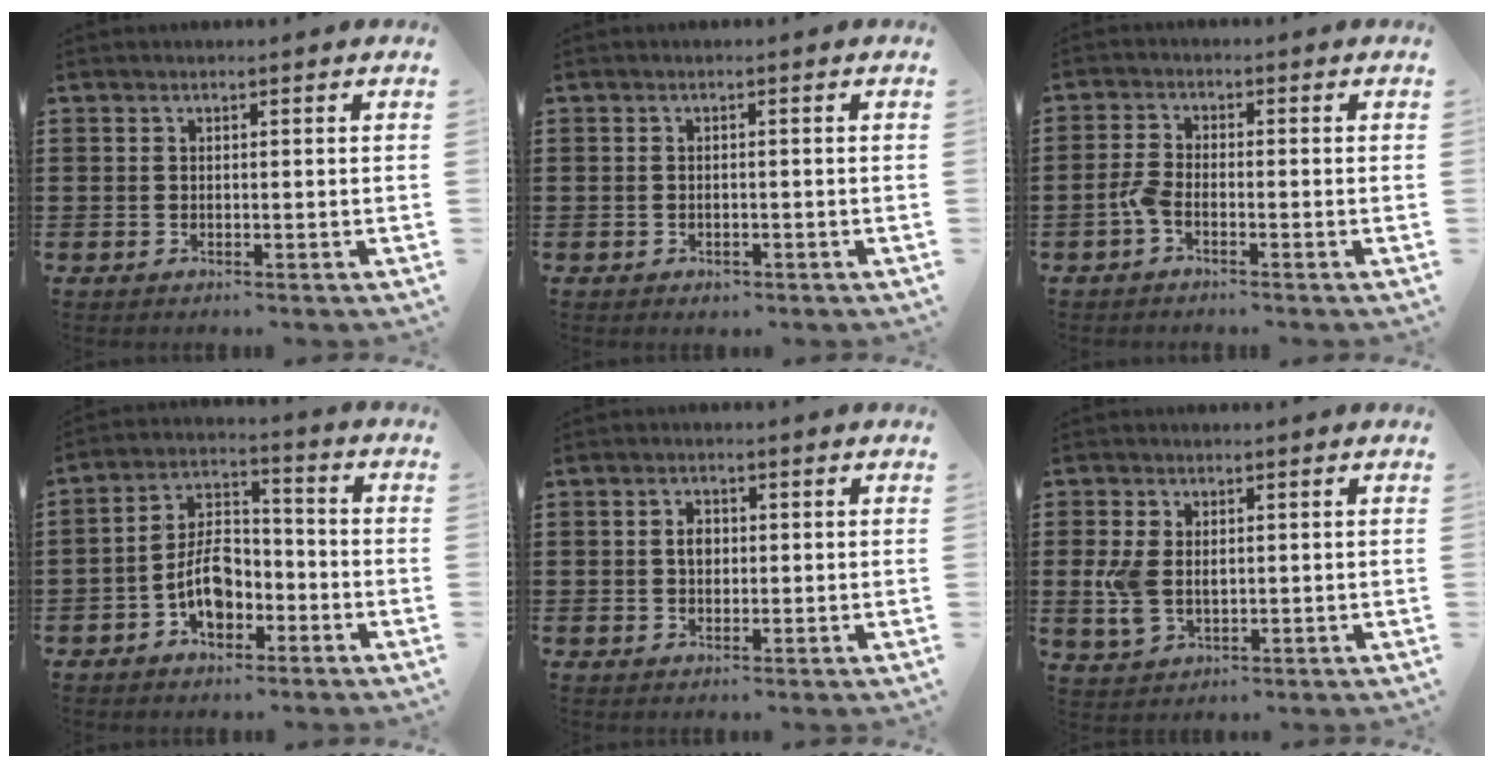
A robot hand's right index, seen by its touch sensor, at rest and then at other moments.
{"total": 0.6, "force": [-0.3, 0.4, 0.3], "torque": [-0.008, 0.000, -0.006]}
{"total": 2.5, "force": [-1.4, 0.9, 1.9], "torque": [-0.057, -0.003, -0.032]}
{"total": 7.5, "force": [-3.1, 4.5, 5.1], "torque": [-0.106, 0.014, -0.060]}
{"total": 2.5, "force": [0.2, 1.6, 1.9], "torque": [-0.039, 0.007, 0.003]}
{"total": 4.6, "force": [0.4, 3.2, 3.4], "torque": [-0.091, 0.002, 0.002]}